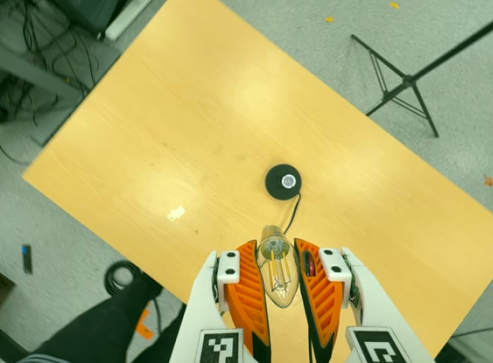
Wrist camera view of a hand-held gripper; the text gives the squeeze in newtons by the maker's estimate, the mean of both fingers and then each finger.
{"total": 20.8, "left": 23.7, "right": 17.8}